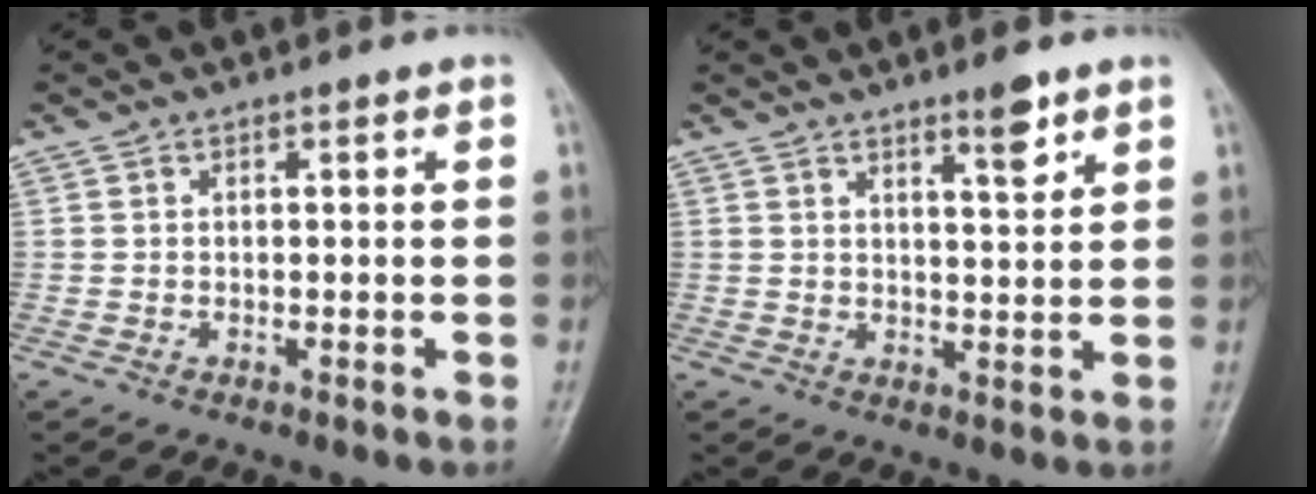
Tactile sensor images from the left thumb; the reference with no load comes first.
{"total": 4.7, "force": [3.2, 1.0, 3.3], "torque": [-0.044, -0.024, 0.050]}